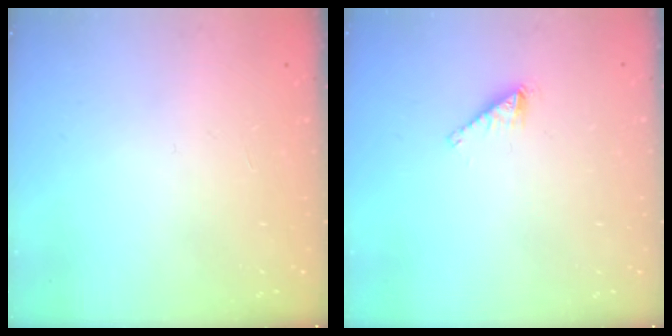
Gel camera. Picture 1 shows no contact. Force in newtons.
{"total": 1.7, "press": 1.7, "slide": 0.2}